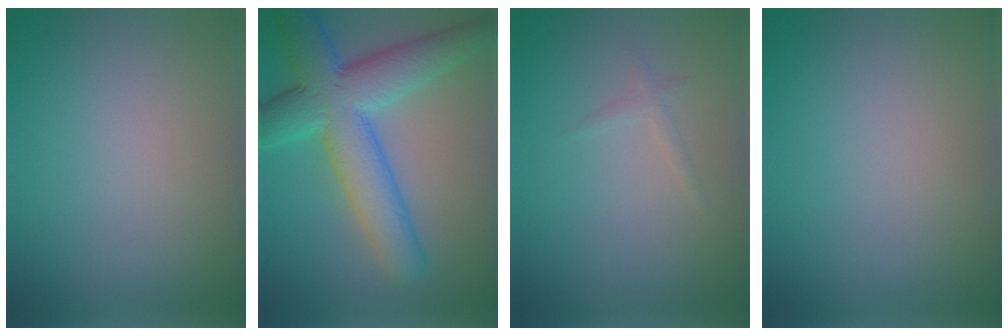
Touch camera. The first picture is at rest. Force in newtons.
{"total": 9.1, "press": 9.1, "slide": 0.3}
{"total": 0.8, "press": 0.8, "slide": 0.1}
{"total": 0.0}